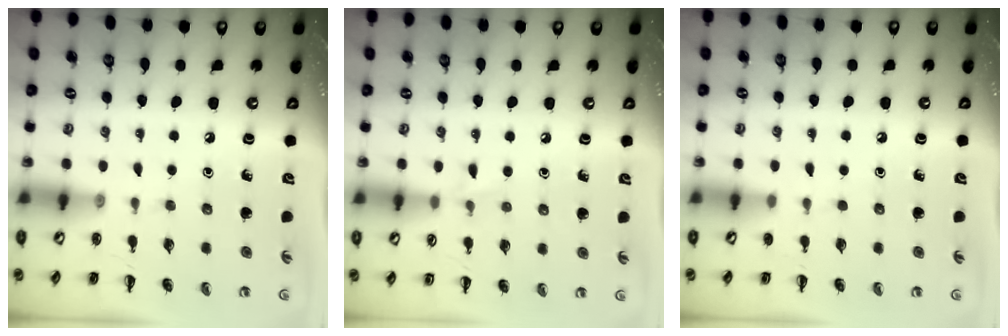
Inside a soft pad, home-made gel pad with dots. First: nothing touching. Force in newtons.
{"total": 4.6, "press": 4.3, "slide": 1.7}
{"total": 0.5, "press": 0.5, "slide": 0.1}